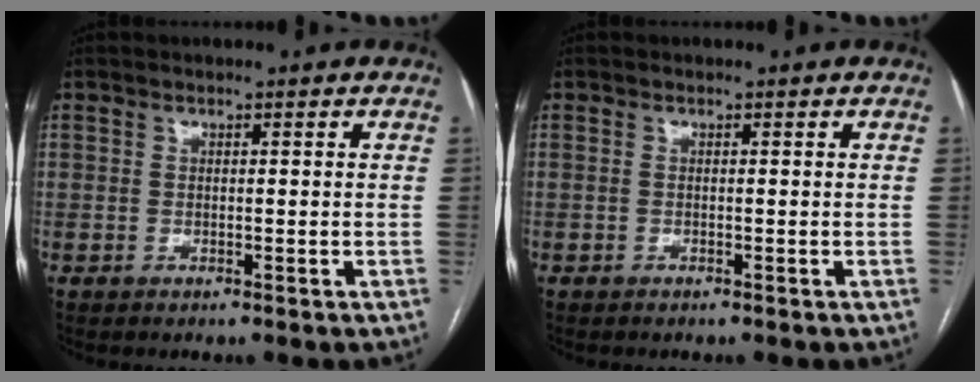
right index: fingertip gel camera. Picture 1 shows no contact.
{"total": 0.0}